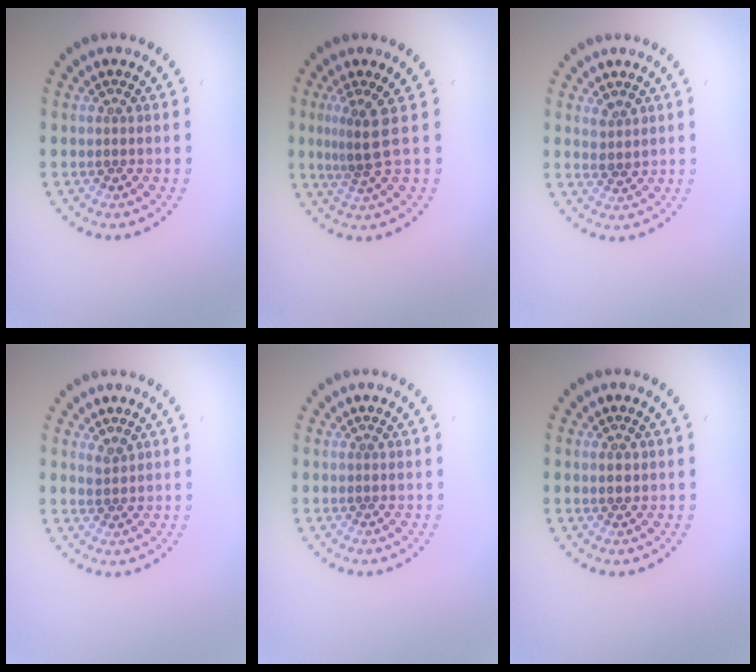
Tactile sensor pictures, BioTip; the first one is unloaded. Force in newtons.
{"total": 2.8, "press": 1.8, "slide": 2.1}
{"total": 1.5, "press": 1.3, "slide": 0.8}
{"total": 1.1, "press": 0.8, "slide": 0.7}
{"total": 0.0}
{"total": 1.0, "press": 0.9, "slide": 0.1}